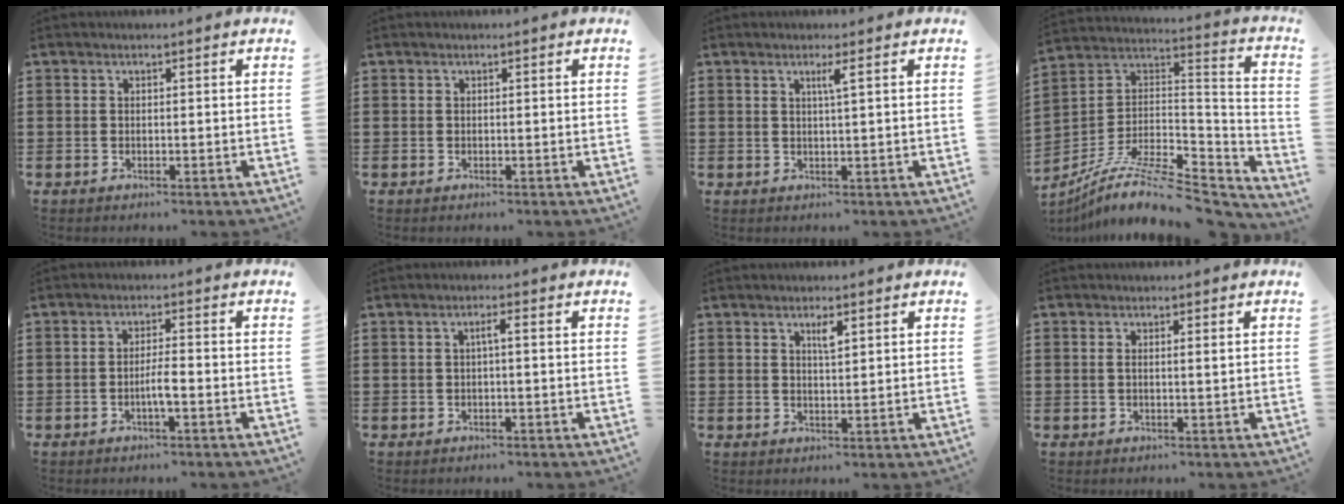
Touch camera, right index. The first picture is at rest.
{"total": 0.0}
{"total": 1.7, "force": [0.7, -0.4, 1.5], "torque": [-0.028, -0.004, 0.009]}
{"total": 11.6, "force": [-8.9, 3.0, 6.9], "torque": [-0.126, 0.010, -0.168]}
{"total": 3.0, "force": [-1.1, 0.2, 2.8], "torque": [-0.050, -0.001, -0.020]}
{"total": 1.7, "force": [-0.2, 0.0, 1.7], "torque": [-0.032, 0.000, -0.005]}
{"total": 2.2, "force": [1.1, 0.5, 1.8], "torque": [-0.022, -0.003, 0.014]}
{"total": 1.0, "force": [0.2, 0.0, 1.0], "torque": [-0.021, 0.000, 0.003]}